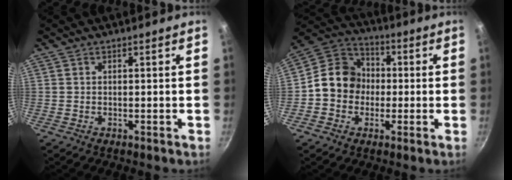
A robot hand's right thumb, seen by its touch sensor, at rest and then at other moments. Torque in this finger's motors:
{"motor_torque": [1.55, 1.61, 0.51, -0.75, 0.05]}